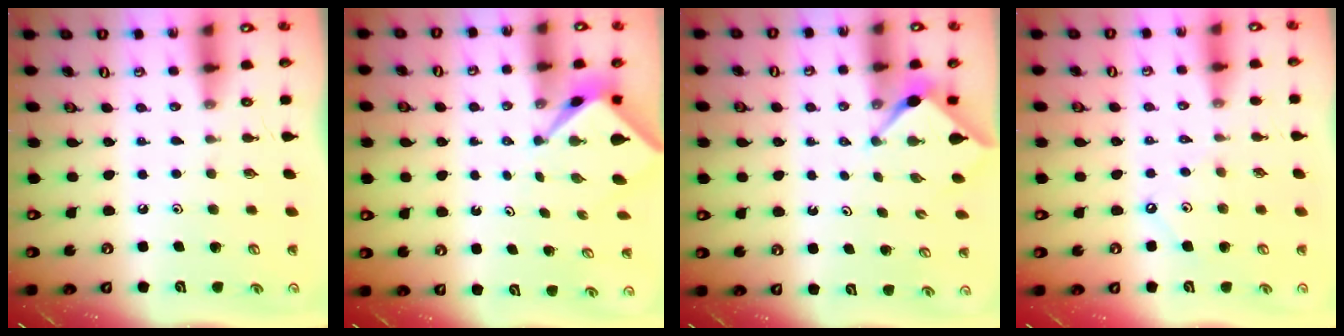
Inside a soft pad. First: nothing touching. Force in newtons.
{"total": 2.1, "press": 2.1, "slide": 0.3}
{"total": 2.9, "press": 2.9, "slide": 0.3}
{"total": 2.9, "press": 2.8, "slide": 0.5}